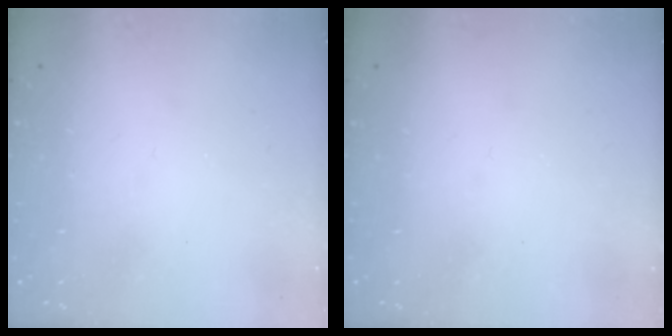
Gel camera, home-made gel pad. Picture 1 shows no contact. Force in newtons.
{"total": 0.0}